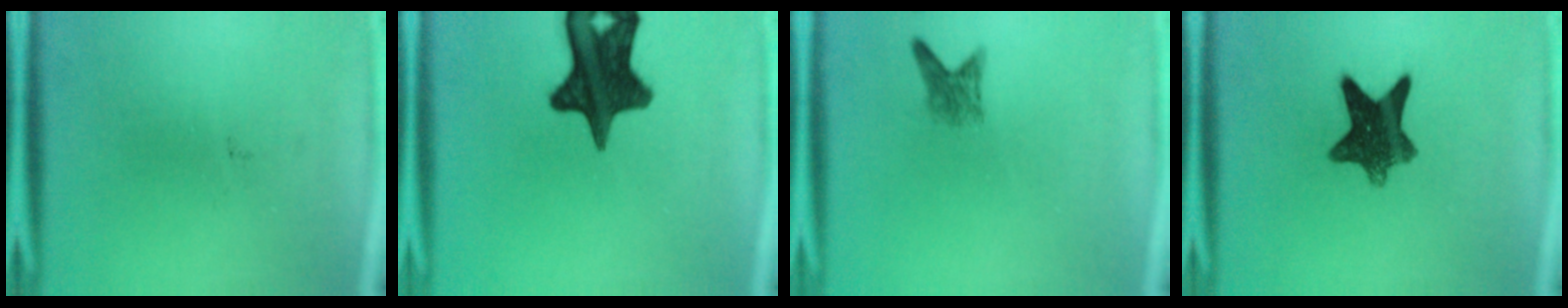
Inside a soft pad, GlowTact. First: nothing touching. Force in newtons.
{"total": 15.1}
{"total": 2.3}
{"total": 9.8}